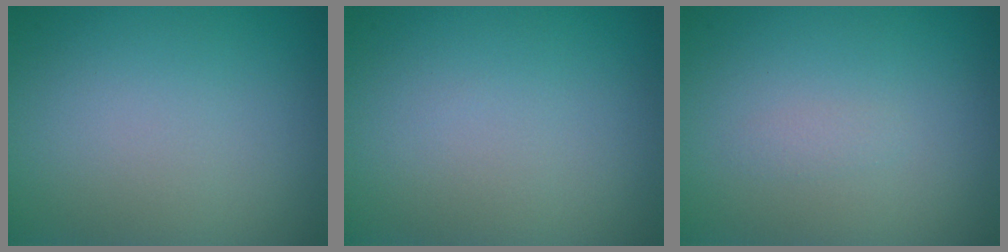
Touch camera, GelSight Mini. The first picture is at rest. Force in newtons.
{"total": 0.0}
{"total": 0.6, "press": 0.6, "slide": 0.0}